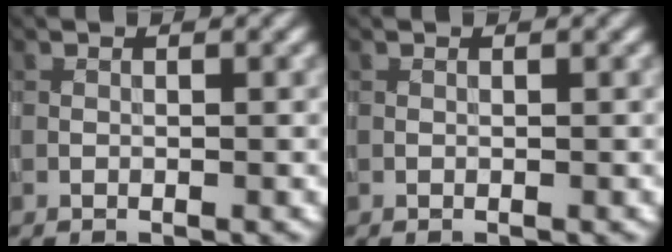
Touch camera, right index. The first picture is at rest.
{"total": 0.0}